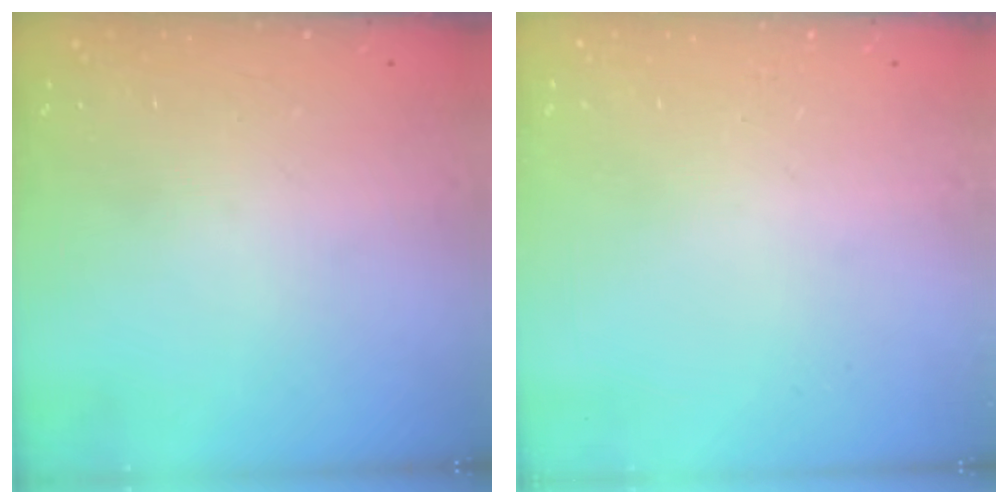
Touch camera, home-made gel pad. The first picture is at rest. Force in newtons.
{"total": 0.0}